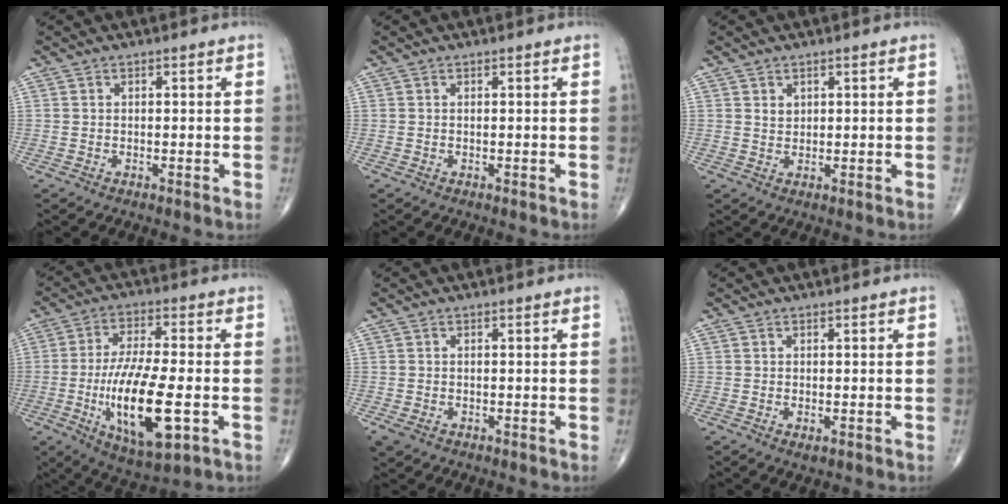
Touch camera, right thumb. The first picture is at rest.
{"total": 0.0}
{"total": 1.6, "force": [0.8, 1.2, 0.7], "torque": [-0.003, -0.006, 0.015]}
{"total": 17.4, "force": [-4.1, 5.8, 15.9], "torque": [-0.292, -0.002, -0.062]}
{"total": 2.3, "force": [-1.0, 1.6, 1.3], "torque": [-0.027, -0.001, -0.011]}
{"total": 1.4, "force": [-0.4, 0.6, 1.1], "torque": [-0.018, -0.002, -0.004]}